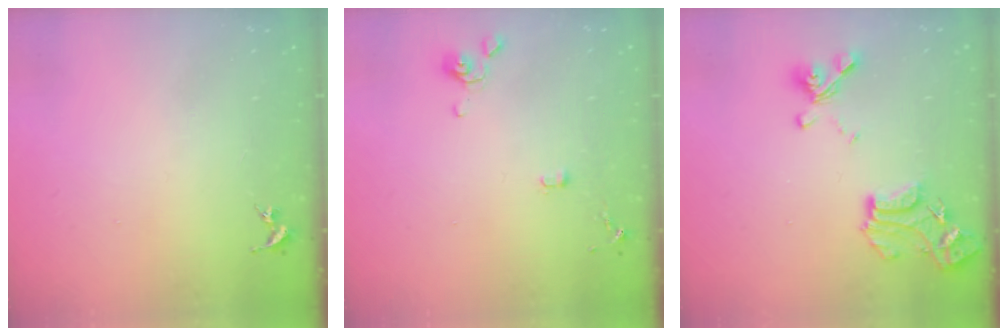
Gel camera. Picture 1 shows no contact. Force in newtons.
{"total": 3.4, "press": 3.4, "slide": 0.7}
{"total": 16.4, "press": 16.4, "slide": 1.4}